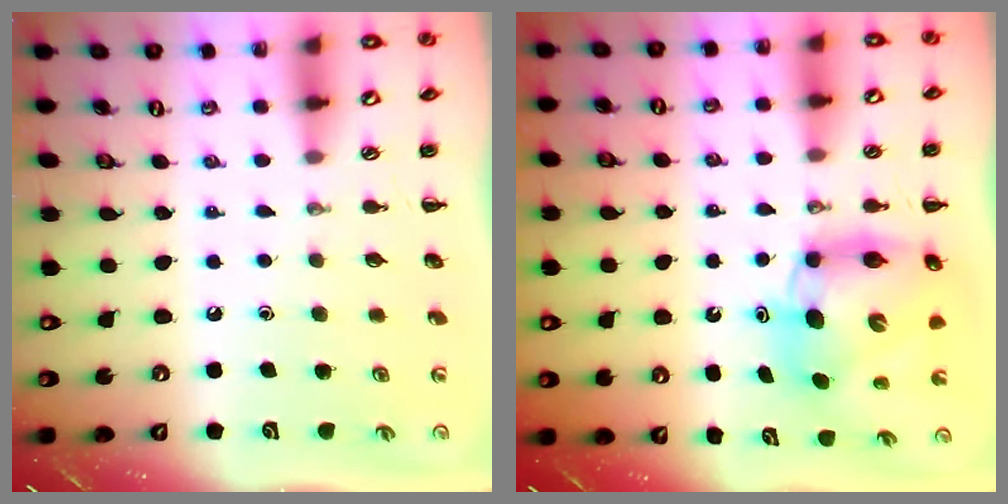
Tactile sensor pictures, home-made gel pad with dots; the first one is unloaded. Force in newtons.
{"total": 9.7, "press": 9.2, "slide": 2.9}